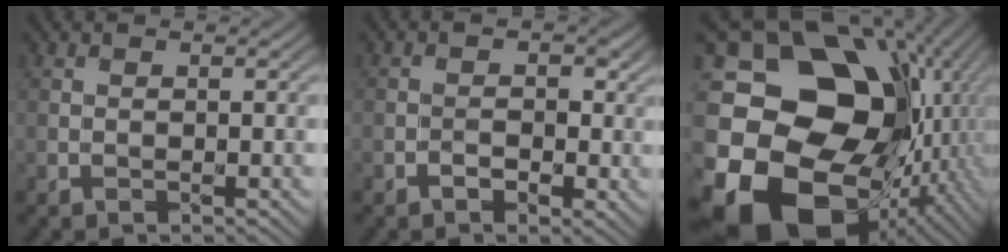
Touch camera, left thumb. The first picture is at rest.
{"total": 1.8, "force": [-0.5, 1.7, 0.5], "torque": [0.016, -0.005, -0.004]}
{"total": 21.4, "force": [-5.0, 16.9, 12.1], "torque": [-0.296, -0.030, -0.058]}